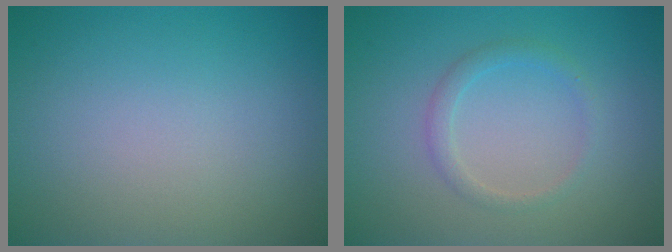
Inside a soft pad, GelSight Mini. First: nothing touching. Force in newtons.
{"total": 1.5, "press": 1.5, "slide": 0.1}